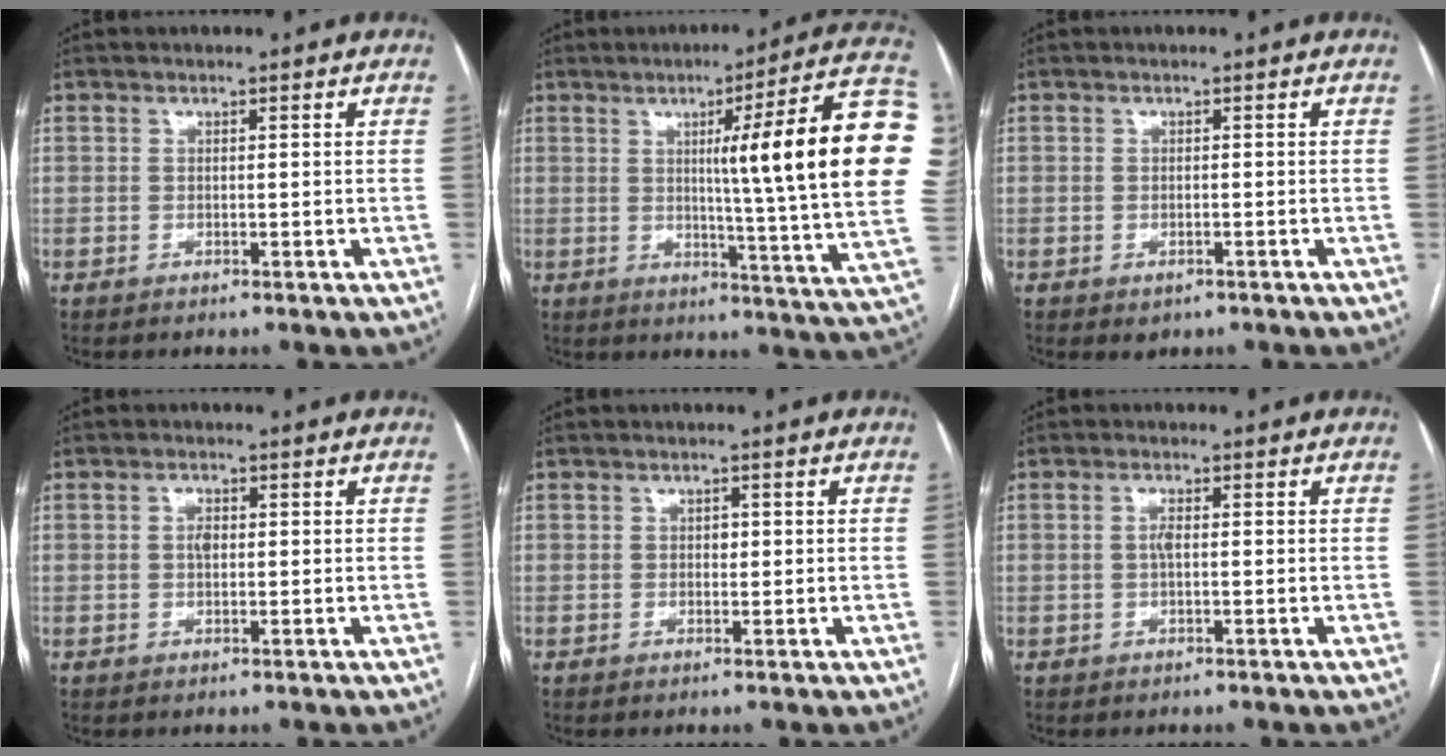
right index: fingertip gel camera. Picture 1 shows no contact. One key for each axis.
{"total": 24.0, "fx": 4.1, "fy": -1.4, "fz": 23.6, "tx": -0.229, "ty": 0.009, "tz": 0.043}
{"total": 1.5, "fx": -0.8, "fy": 0.9, "fz": 0.9, "tx": -0.011, "ty": 0.000, "tz": -0.002}
{"total": 1.8, "fx": 0.3, "fy": 1.1, "fz": 1.4, "tx": -0.025, "ty": 0.003, "tz": 0.004}
{"total": 1.0, "fx": 0.1, "fy": 0.7, "fz": 0.7, "tx": -0.007, "ty": 0.002, "tz": 0.000}
{"total": 1.5, "fx": 0.1, "fy": 0.3, "fz": 1.5, "tx": -0.033, "ty": 0.002, "tz": 0.002}